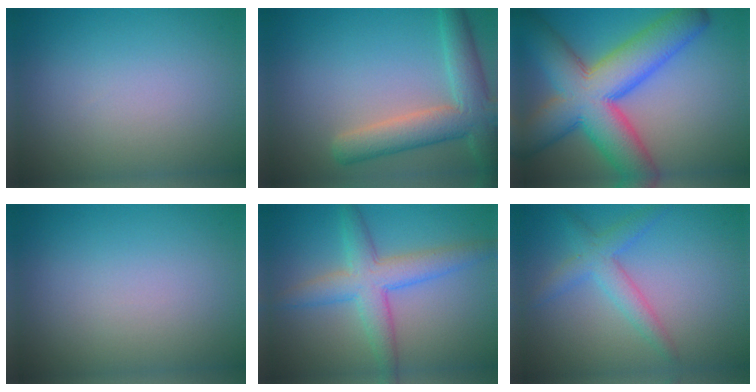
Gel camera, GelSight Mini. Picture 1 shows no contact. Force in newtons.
{"total": 5.9, "press": 5.9, "slide": 0.3}
{"total": 12.1, "press": 12.1, "slide": 0.4}
{"total": 0.0}
{"total": 4.9, "press": 4.9, "slide": 0.1}
{"total": 2.1, "press": 2.1, "slide": 0.1}